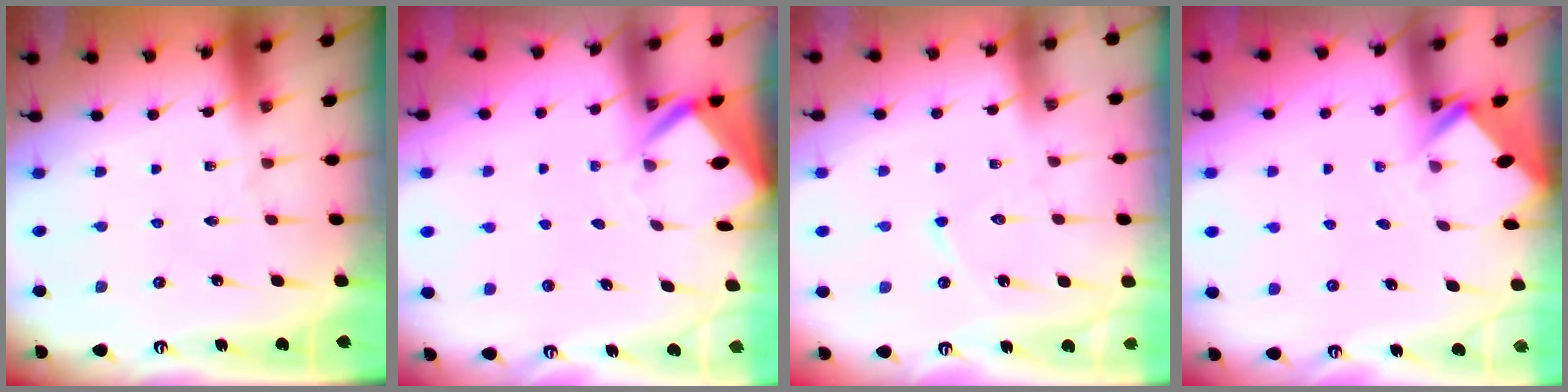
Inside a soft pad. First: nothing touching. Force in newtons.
{"total": 3.3, "press": 3.3, "slide": 0.3}
{"total": 5.4, "press": 5.4, "slide": 0.4}
{"total": 2.7, "press": 2.7, "slide": 0.2}